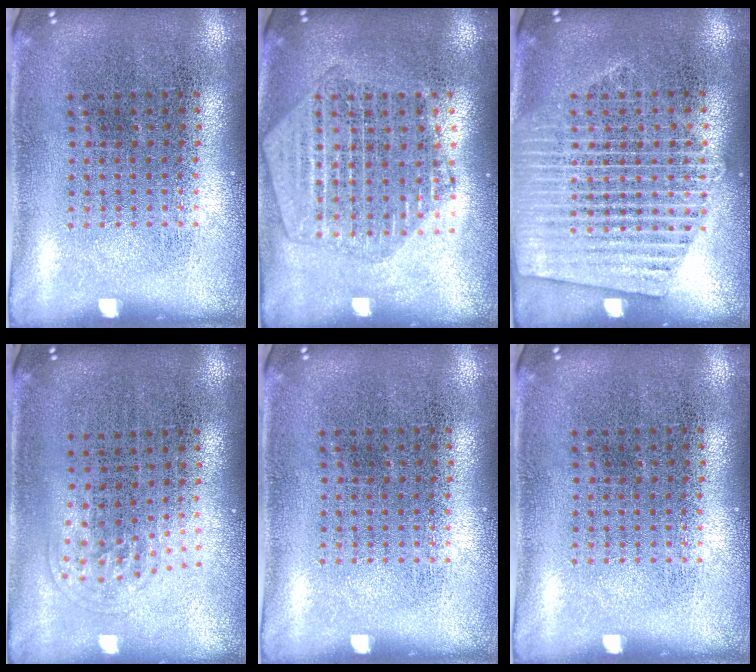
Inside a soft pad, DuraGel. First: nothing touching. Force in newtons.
{"total": 2.0, "press": 1.8, "slide": 0.8}
{"total": 1.6, "press": 1.6, "slide": 0.2}
{"total": 1.0, "press": 0.7, "slide": 0.8}
{"total": 0.0}
{"total": 0.0}